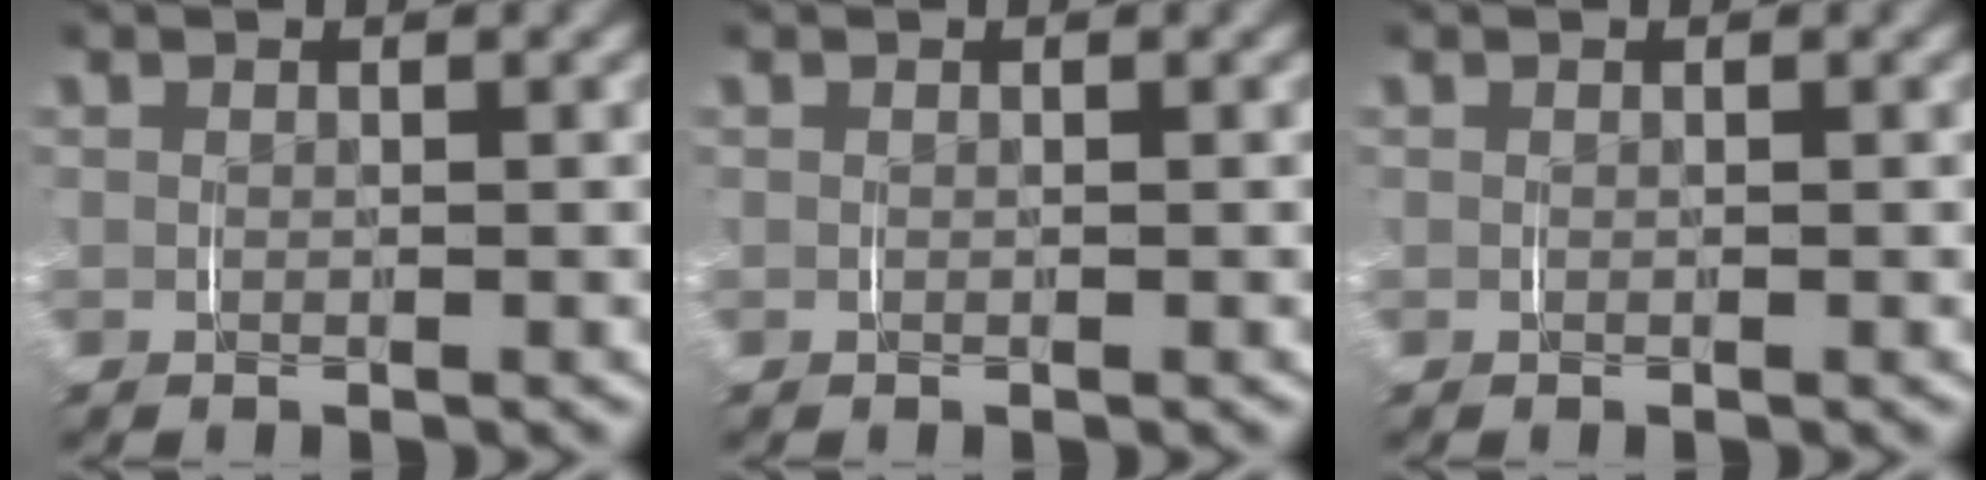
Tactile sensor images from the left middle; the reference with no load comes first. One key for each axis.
{"total": 0.0}
{"total": 0.0}